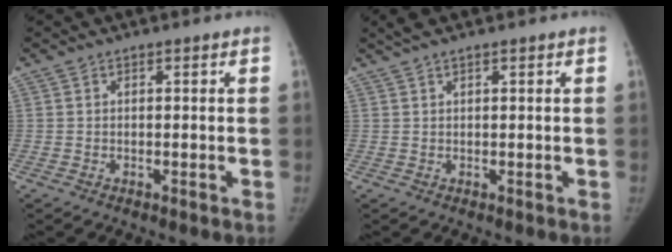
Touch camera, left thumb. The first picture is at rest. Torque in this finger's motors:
{"motor_torque": [0.12, -0.06, 0.22, -0.20, 0.02]}